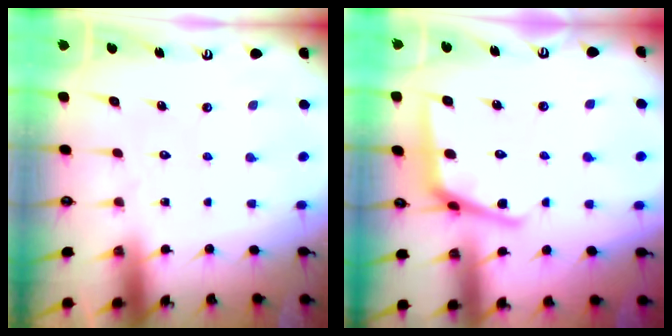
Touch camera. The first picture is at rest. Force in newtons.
{"total": 8.6, "press": 8.5, "slide": 0.7}